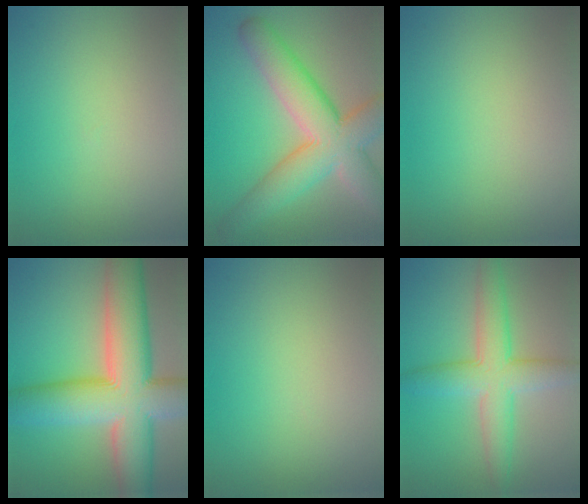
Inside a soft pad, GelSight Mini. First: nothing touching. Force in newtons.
{"total": 9.6, "press": 9.6, "slide": 0.8}
{"total": 0.0}
{"total": 13.7, "press": 13.7, "slide": 0.8}
{"total": 0.0}
{"total": 5.8, "press": 5.8, "slide": 0.2}